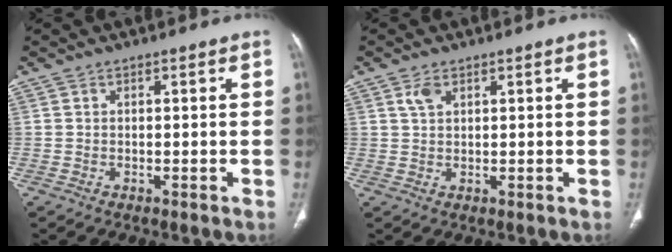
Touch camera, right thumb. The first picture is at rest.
{"total": 2.3, "force": [1.2, 1.2, 1.5], "torque": [-0.031, 0.001, 0.030]}